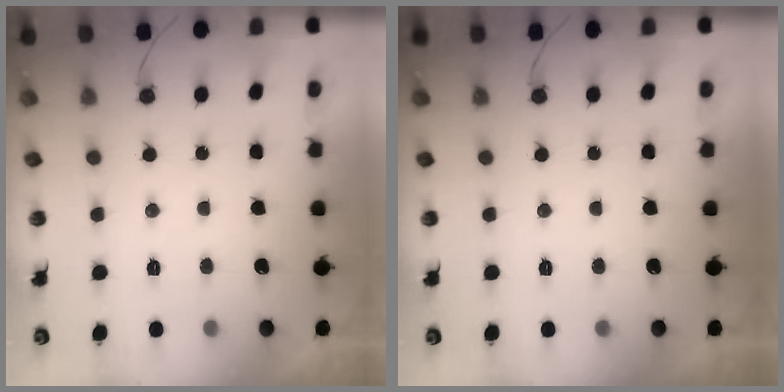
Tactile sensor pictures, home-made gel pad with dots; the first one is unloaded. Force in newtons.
{"total": 0.0}